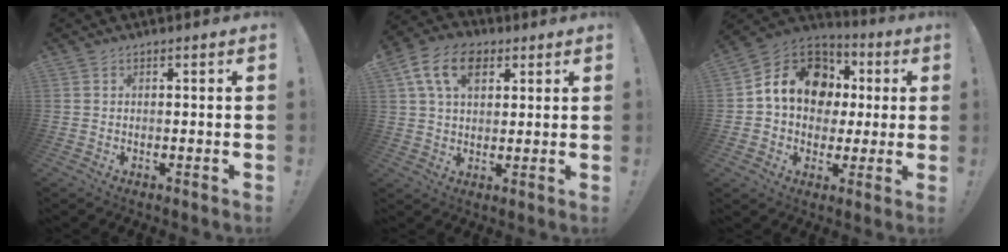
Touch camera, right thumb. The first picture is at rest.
{"total": 12.0, "force": [5.0, 7.8, 7.7], "torque": [-0.128, -0.001, 0.095]}
{"total": 17.4, "force": [4.4, 13.7, 9.8], "torque": [-0.132, 0.000, 0.091]}